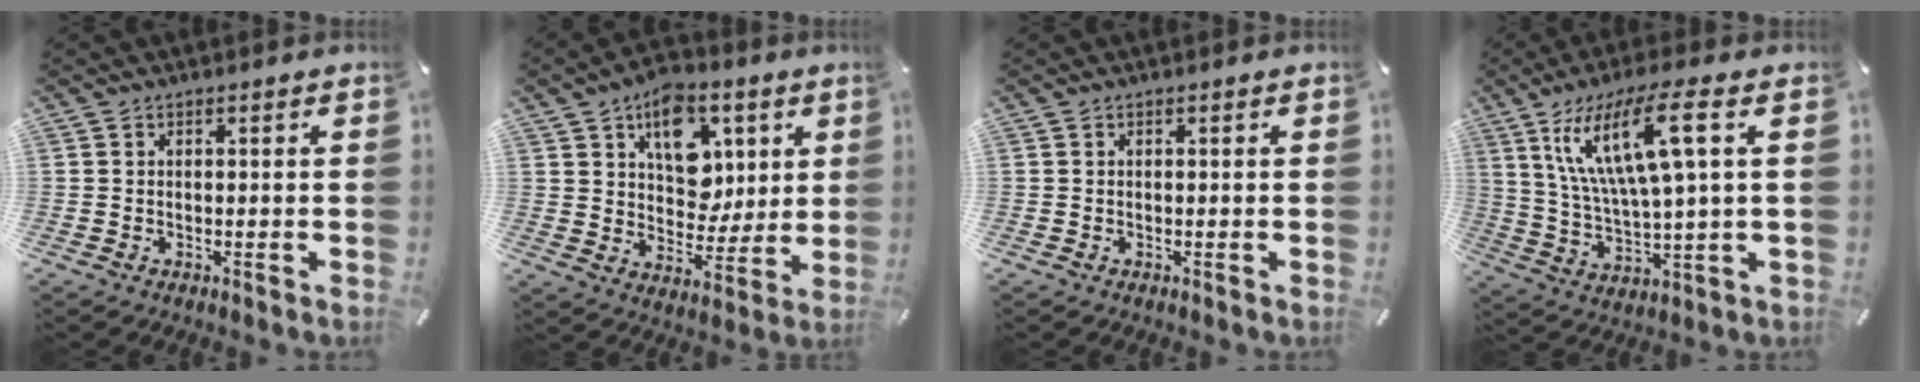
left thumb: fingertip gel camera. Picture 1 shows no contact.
{"total": 13.8, "force": [5.8, 10.5, 6.9], "torque": [-0.092, -0.029, 0.107]}
{"total": 0.0}
{"total": 16.0, "force": [6.7, 3.5, 14.2], "torque": [-0.306, -0.006, 0.103]}